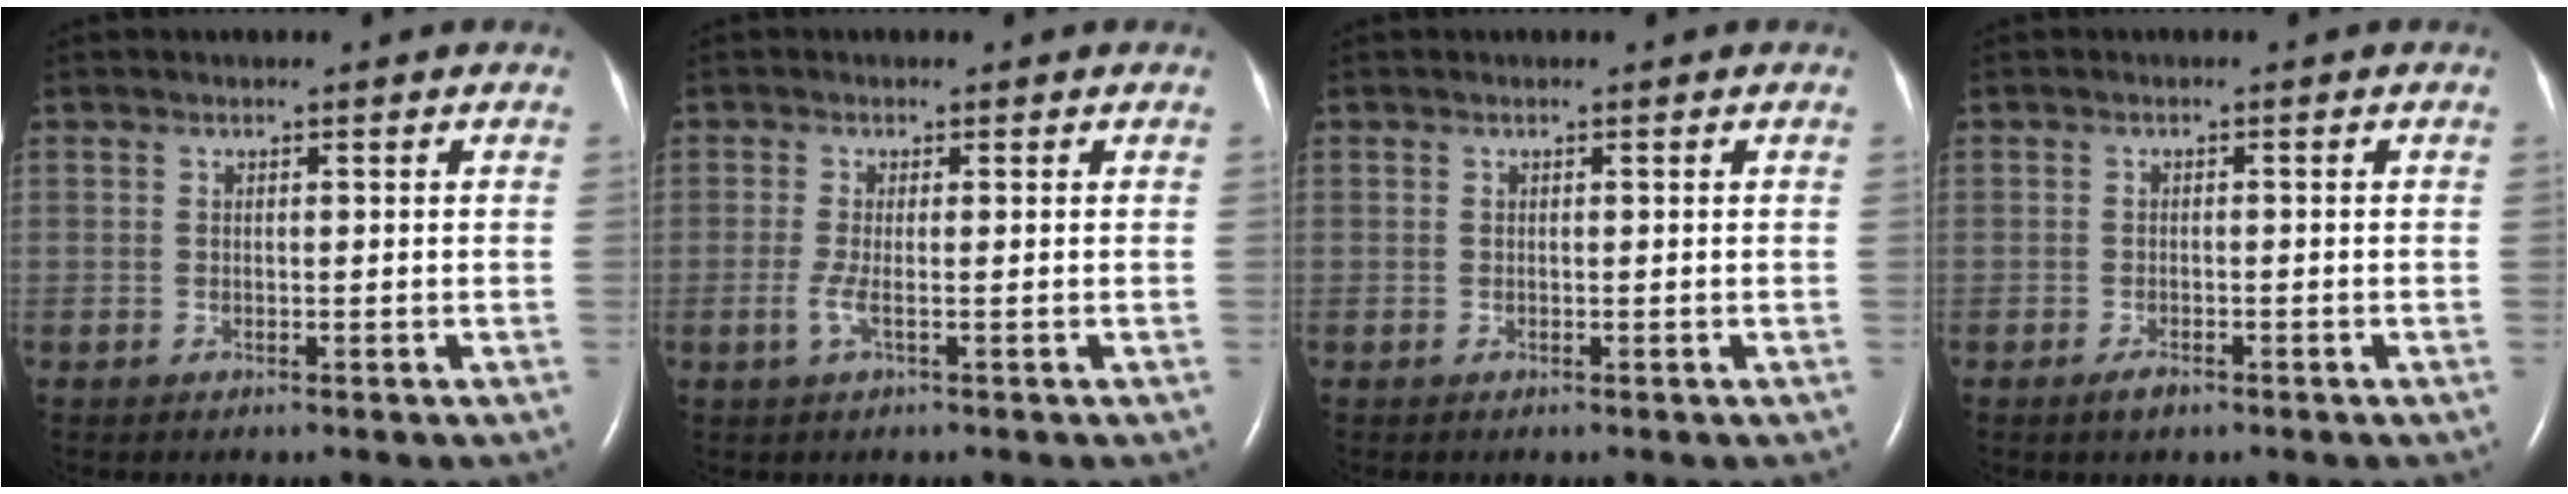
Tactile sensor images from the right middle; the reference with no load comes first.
{"total": 1.9, "force": [-0.5, 0.0, 1.8], "torque": [-0.046, -0.005, -0.013]}
{"total": 0.0}
{"total": 1.7, "force": [-1.2, 0.6, 1.0], "torque": [-0.027, -0.003, -0.018]}